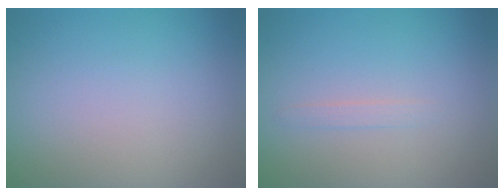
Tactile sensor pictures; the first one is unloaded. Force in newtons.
{"total": 0.8, "press": 0.8, "slide": 0.0}